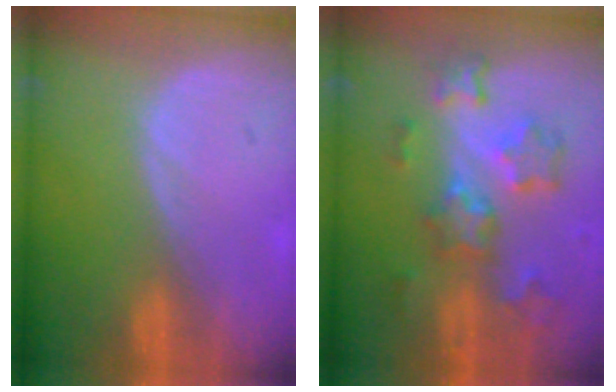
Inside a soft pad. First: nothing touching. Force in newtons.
{"total": 9.2, "press": 8.1, "slide": 4.5}